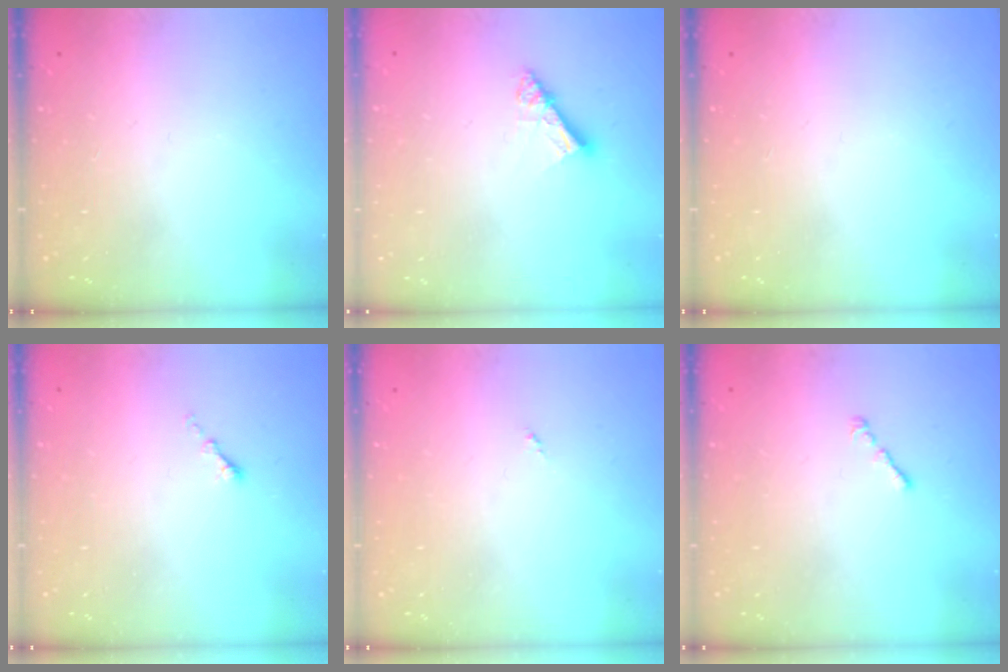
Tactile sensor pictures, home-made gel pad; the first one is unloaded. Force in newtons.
{"total": 7.2, "press": 7.2, "slide": 0.5}
{"total": 0.0}
{"total": 1.1, "press": 1.0, "slide": 0.5}
{"total": 0.0}
{"total": 1.0, "press": 0.9, "slide": 0.5}